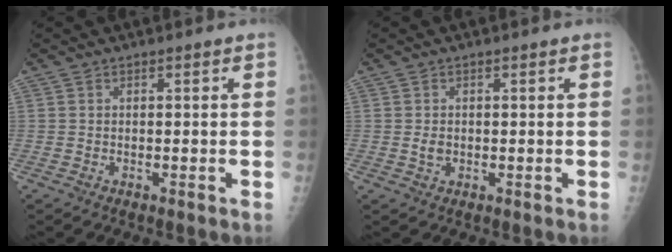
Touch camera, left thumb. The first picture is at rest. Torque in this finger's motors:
{"motor_torque": [0.52, 0.72, 0.27, -0.06, -0.01]}